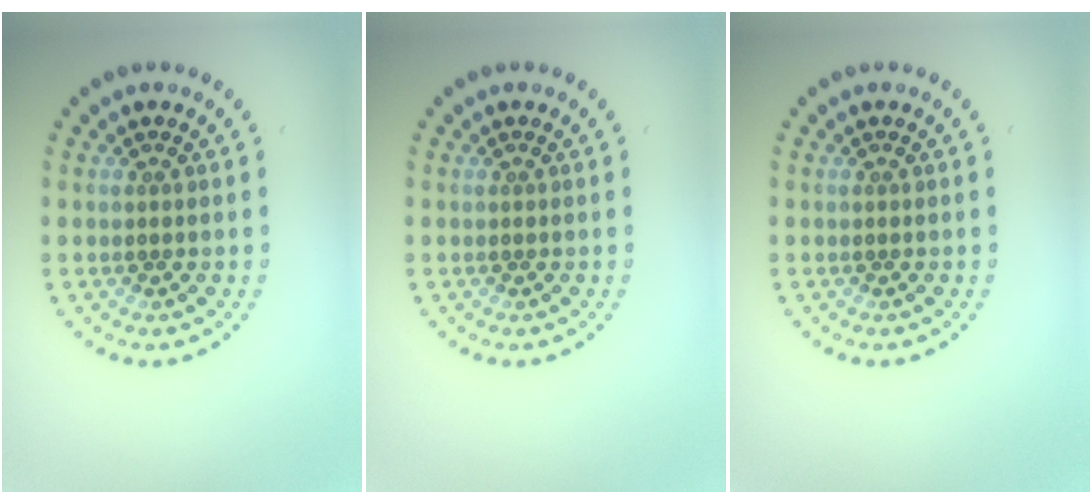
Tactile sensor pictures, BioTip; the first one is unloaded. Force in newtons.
{"total": 0.0}
{"total": 0.0}